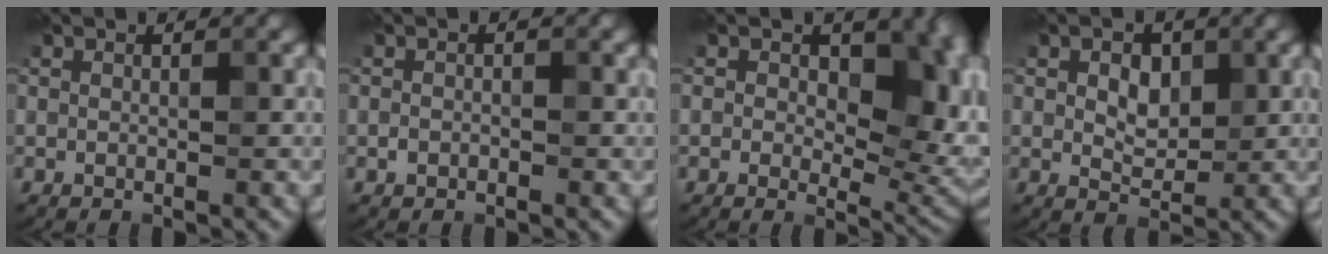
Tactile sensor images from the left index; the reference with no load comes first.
{"total": 0.6, "force": [-0.3, 0.5, 0.3], "torque": [-0.006, 0.003, -0.008]}
{"total": 11.7, "force": [1.9, 7.4, 8.8], "torque": [-0.087, 0.011, 0.034]}
{"total": 3.2, "force": [0.8, 2.1, 2.3], "torque": [-0.042, 0.003, 0.011]}